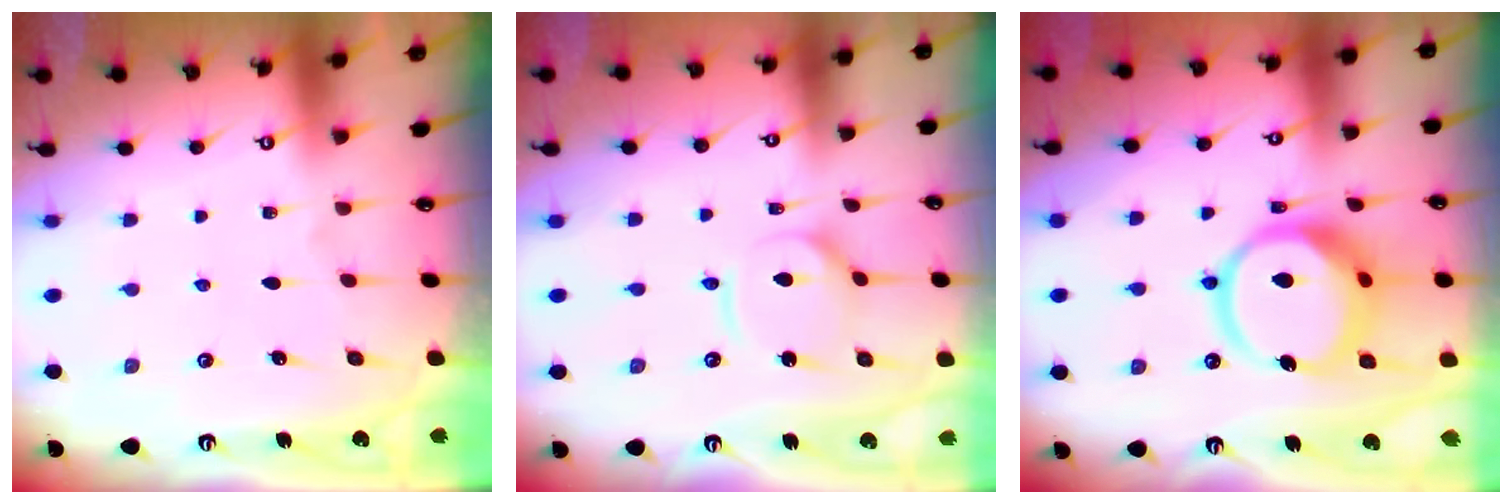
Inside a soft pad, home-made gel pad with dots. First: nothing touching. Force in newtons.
{"total": 7.9, "press": 7.9, "slide": 0.6}
{"total": 17.0, "press": 16.9, "slide": 1.9}